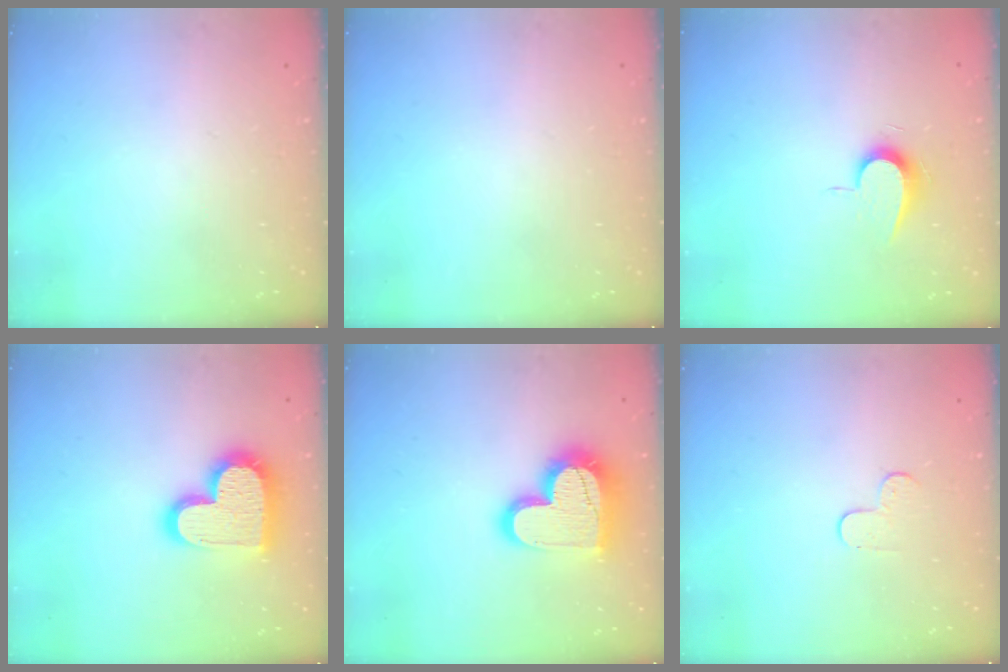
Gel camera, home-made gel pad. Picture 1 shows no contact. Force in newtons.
{"total": 0.0}
{"total": 7.1, "press": 7.1, "slide": 0.7}
{"total": 18.1, "press": 18.1, "slide": 1.3}
{"total": 19.2, "press": 19.1, "slide": 1.6}
{"total": 4.7, "press": 4.6, "slide": 0.5}